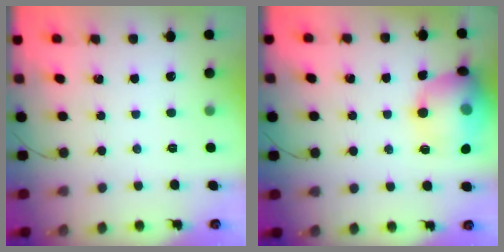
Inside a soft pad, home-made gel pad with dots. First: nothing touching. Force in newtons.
{"total": 15.7, "press": 15.5, "slide": 2.6}